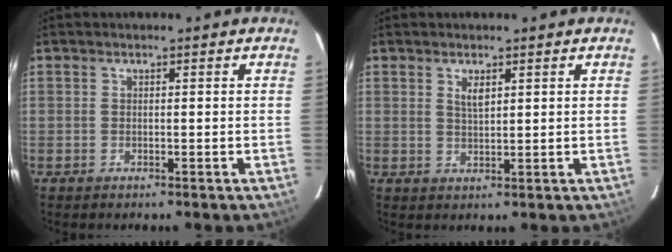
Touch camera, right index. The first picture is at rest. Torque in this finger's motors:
{"motor_torque": [0.11, 0.03, 0.07, 0.04]}